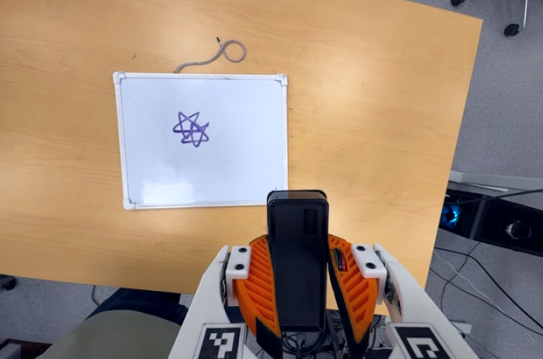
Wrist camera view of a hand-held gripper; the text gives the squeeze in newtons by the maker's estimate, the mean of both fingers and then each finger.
{"total": 10.4, "left": 8.6, "right": 12.1}